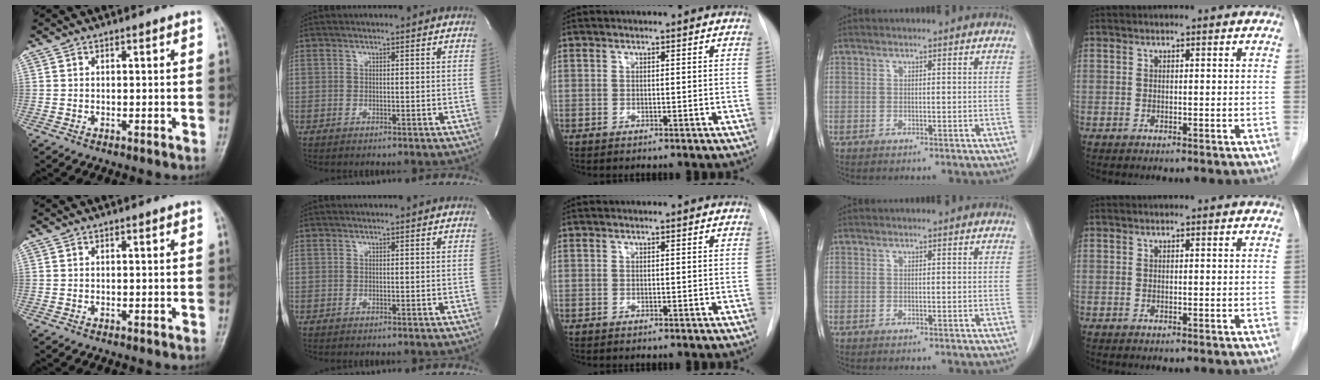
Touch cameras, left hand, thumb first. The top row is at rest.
{}